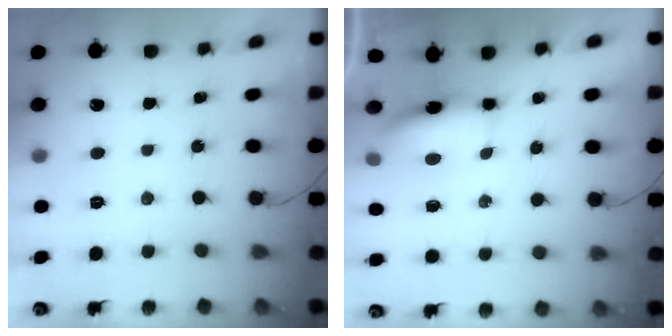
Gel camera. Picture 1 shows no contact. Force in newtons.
{"total": 8.6, "press": 7.0, "slide": 5.0}